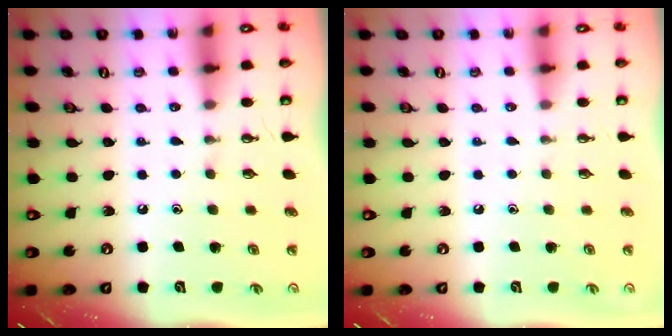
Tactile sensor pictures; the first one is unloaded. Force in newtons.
{"total": 0.0}